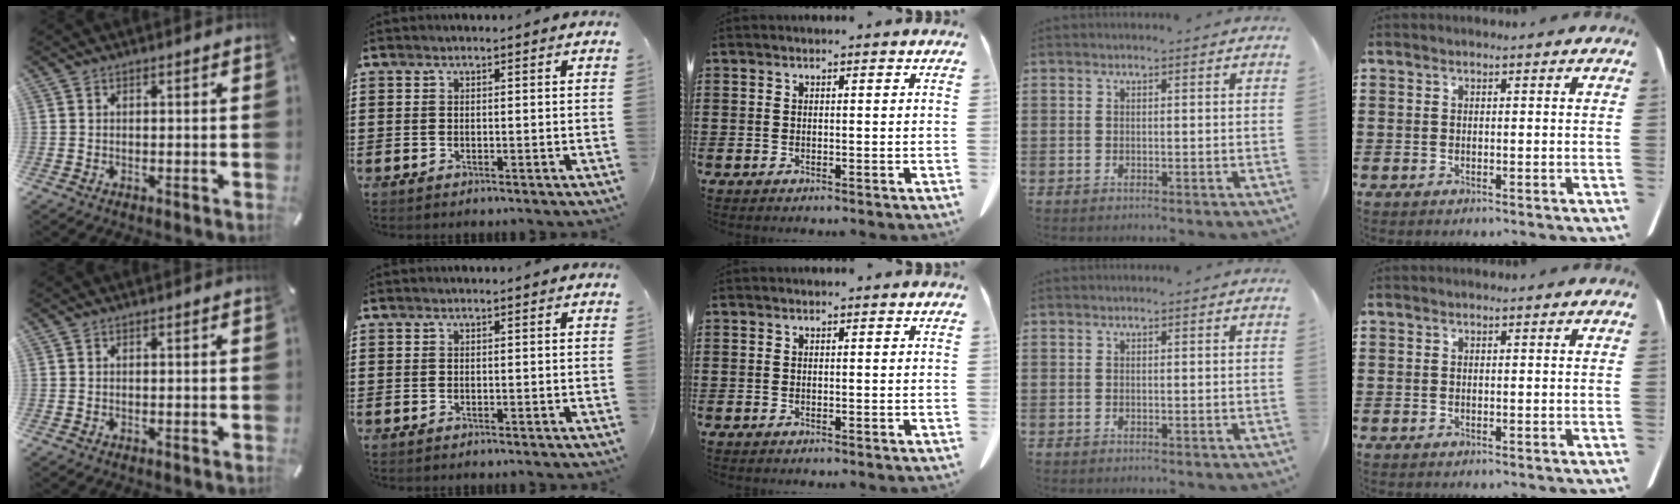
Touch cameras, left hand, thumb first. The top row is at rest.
{}